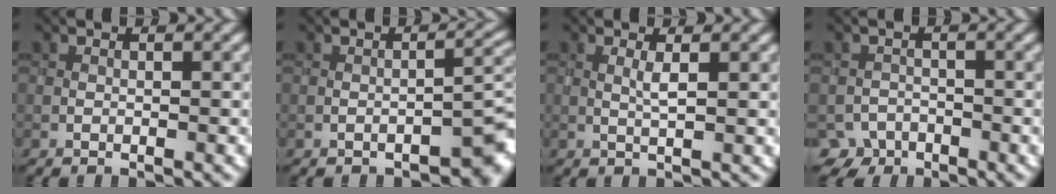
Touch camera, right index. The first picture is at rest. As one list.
[{"total": 2.8, "force": [-2.0, 0.8, 1.7], "torque": [-0.017, 0.011, -0.027]}, {"total": 1.1, "force": [0.5, -0.1, 1.0], "torque": [-0.026, 0.001, 0.008]}, {"total": 4.0, "force": [-3.1, 2.5, 0.2], "torque": [0.013, 0.000, -0.046]}]